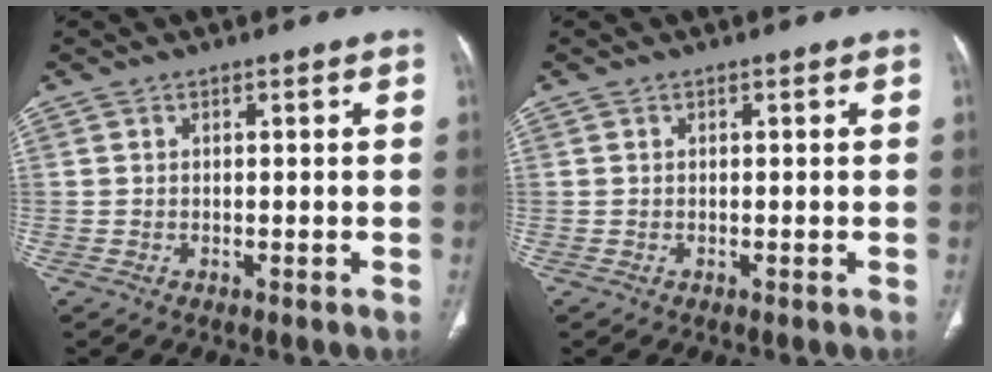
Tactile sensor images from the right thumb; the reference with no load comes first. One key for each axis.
{"total": 0.0}